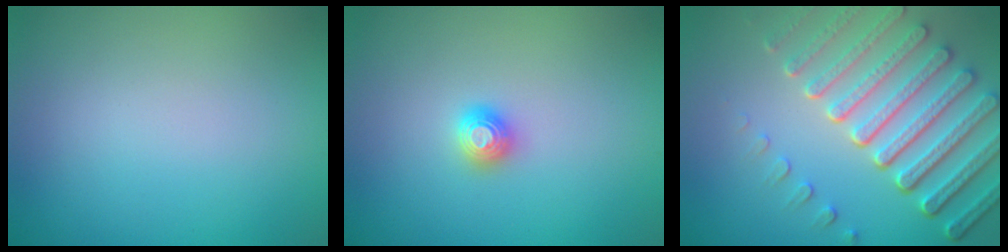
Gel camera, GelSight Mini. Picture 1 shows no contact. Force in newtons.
{"total": 1.1, "press": 1.1, "slide": 0.0}
{"total": 7.9, "press": 5.8, "slide": 5.4}